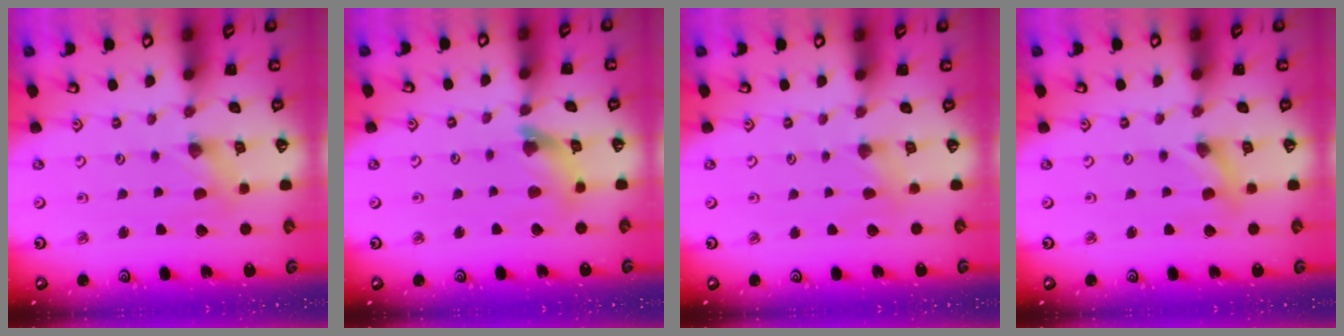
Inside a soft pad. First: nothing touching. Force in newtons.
{"total": 8.2, "press": 8.1, "slide": 0.6}
{"total": 2.8, "press": 2.7, "slide": 0.5}
{"total": 1.4, "press": 1.4, "slide": 0.2}